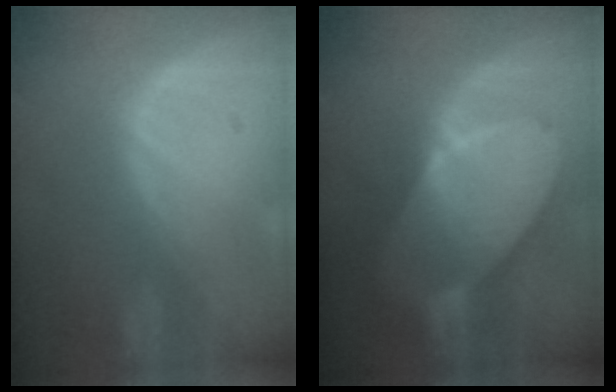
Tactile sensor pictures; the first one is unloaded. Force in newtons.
{"total": 10.1, "press": 10.1, "slide": 0.6}